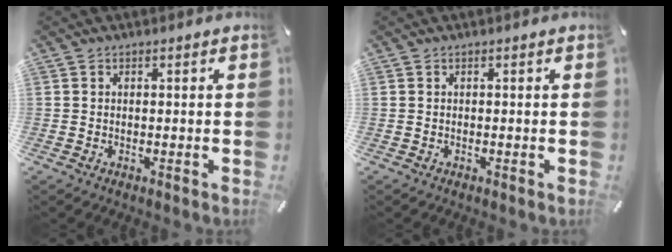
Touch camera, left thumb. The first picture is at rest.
{"total": 0.0}